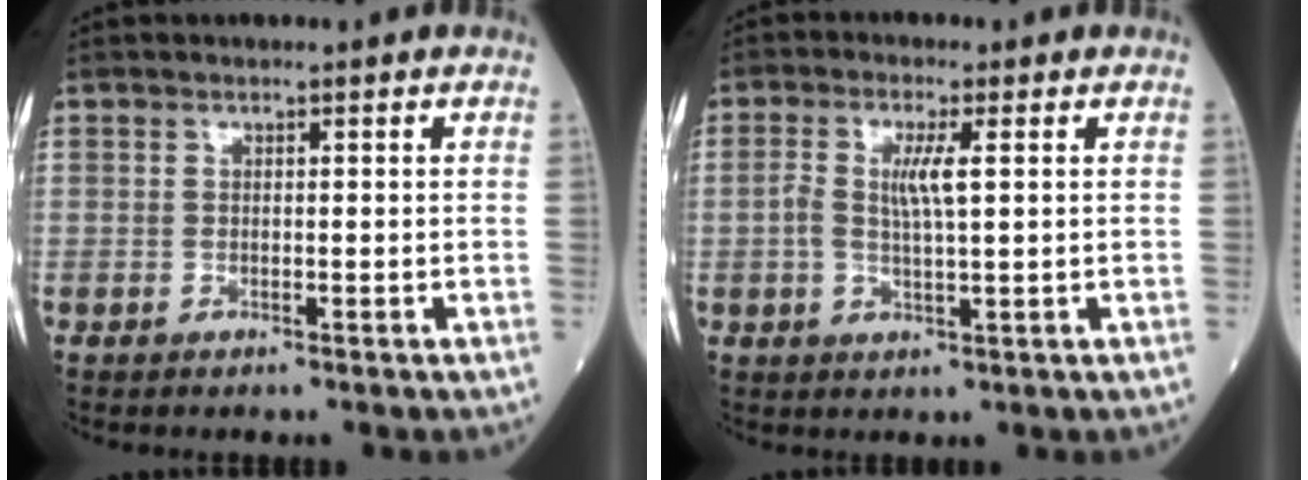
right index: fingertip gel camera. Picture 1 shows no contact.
{"total": 4.8, "force": [0.7, 0.3, 4.7], "torque": [-0.103, 0.003, 0.012]}